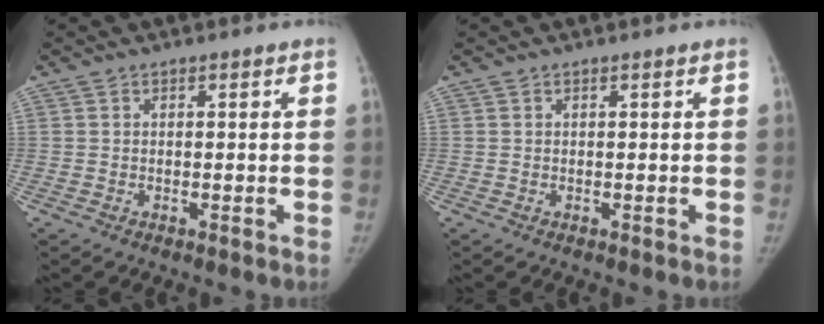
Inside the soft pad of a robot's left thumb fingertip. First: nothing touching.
{"total": 0.0}